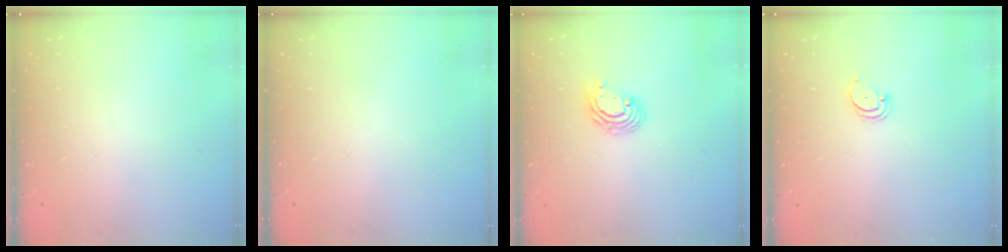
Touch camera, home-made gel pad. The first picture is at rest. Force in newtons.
{"total": 0.0}
{"total": 6.1, "press": 6.1, "slide": 0.3}
{"total": 1.8, "press": 1.8, "slide": 0.2}